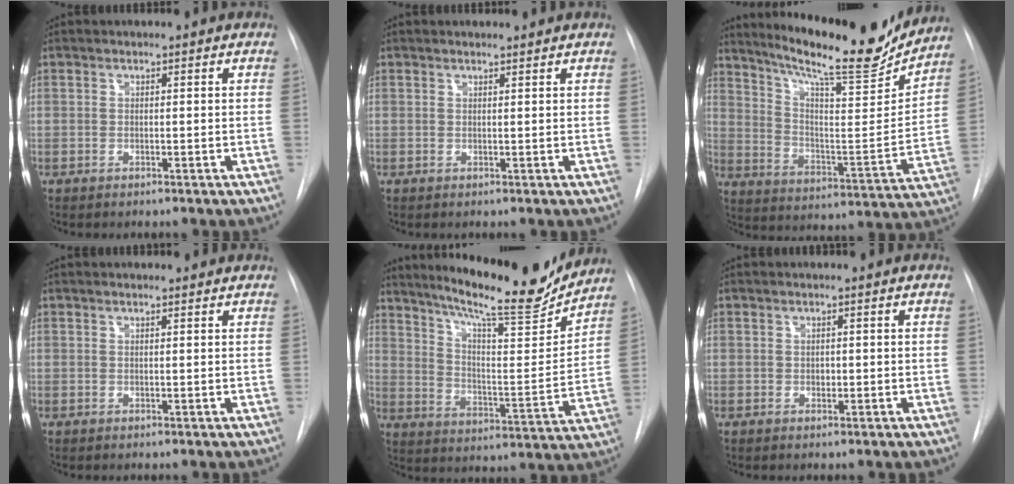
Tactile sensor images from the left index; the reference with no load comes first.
{"total": 1.1, "force": [1.0, 0.0, 0.3], "torque": [-0.006, 0.005, 0.019]}
{"total": 20.4, "force": [17.9, 2.3, 9.4], "torque": [-0.156, -0.039, 0.266]}
{"total": 2.0, "force": [1.8, 0.2, 0.8], "torque": [-0.013, 0.017, 0.022]}
{"total": 18.7, "force": [16.7, 1.7, 8.3], "torque": [-0.135, -0.037, 0.245]}
{"total": 0.7, "force": [0.0, 0.6, 0.5], "torque": [-0.005, 0.001, -0.001]}